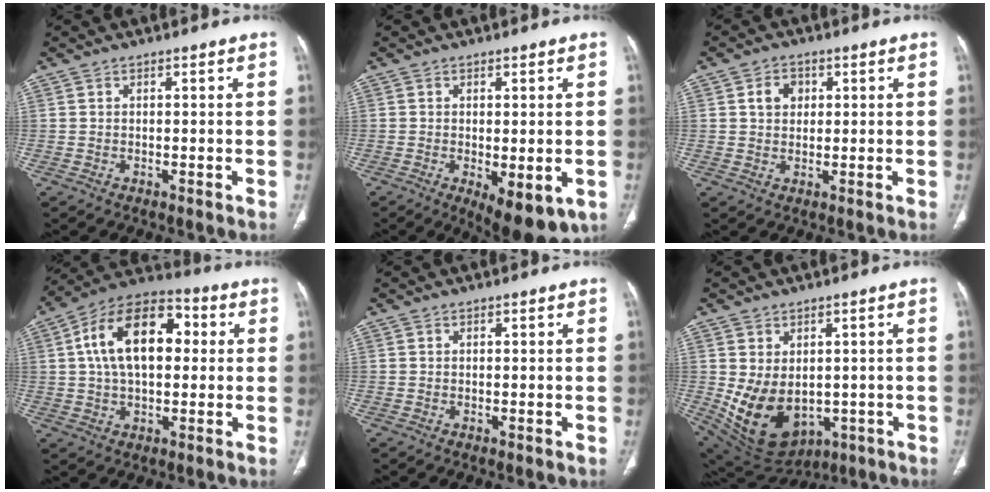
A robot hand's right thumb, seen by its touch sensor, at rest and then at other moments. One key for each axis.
{"total": 9.6, "fx": -3.3, "fy": 3.8, "fz": 8.2, "tx": -0.108, "ty": -0.016, "tz": -0.039}
{"total": 3.9, "fx": 1.1, "fy": 3.2, "fz": 2.0, "tx": -0.018, "ty": 0.002, "tz": 0.019}
{"total": 17.5, "fx": 3.0, "fy": 10.2, "fz": 13.9, "tx": -0.219, "ty": 0.029, "tz": 0.044}
{"total": 0.6, "fx": 0.0, "fy": 0.2, "fz": 0.6, "tx": -0.012, "ty": -0.004, "tz": 0.001}
{"total": 13.2, "fx": -1.5, "fy": 9.4, "fz": 9.1, "tx": -0.142, "ty": -0.011, "tz": 0.013}